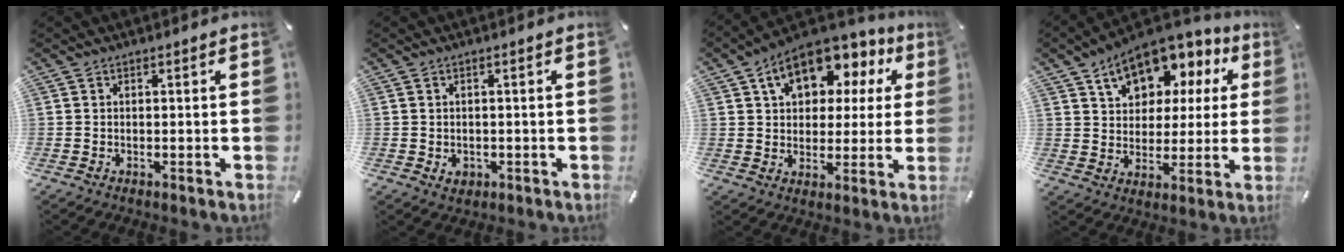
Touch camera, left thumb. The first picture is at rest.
{"total": 1.9, "force": [-0.4, 1.7, 0.9], "torque": [-0.018, 0.004, -0.009]}
{"total": 13.0, "force": [6.9, 8.7, 6.7], "torque": [-0.111, -0.038, 0.124]}
{"total": 13.0, "force": [7.7, 8.7, 5.8], "torque": [-0.099, -0.047, 0.143]}